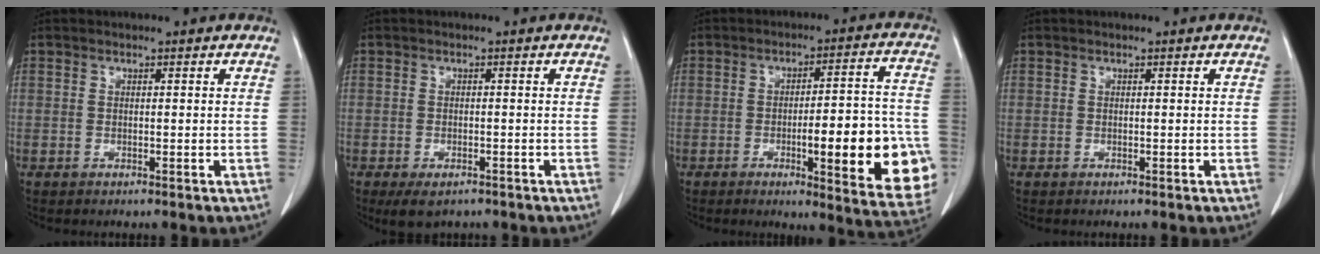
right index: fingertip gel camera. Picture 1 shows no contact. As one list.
[{"total": 4.0, "force": [-2.8, 1.9, 2.1], "torque": [-0.035, -0.007, -0.038]}, {"total": 17.5, "force": [-4.9, 3.2, 16.5], "torque": [-0.136, 0.021, -0.049]}, {"total": 0.0}]